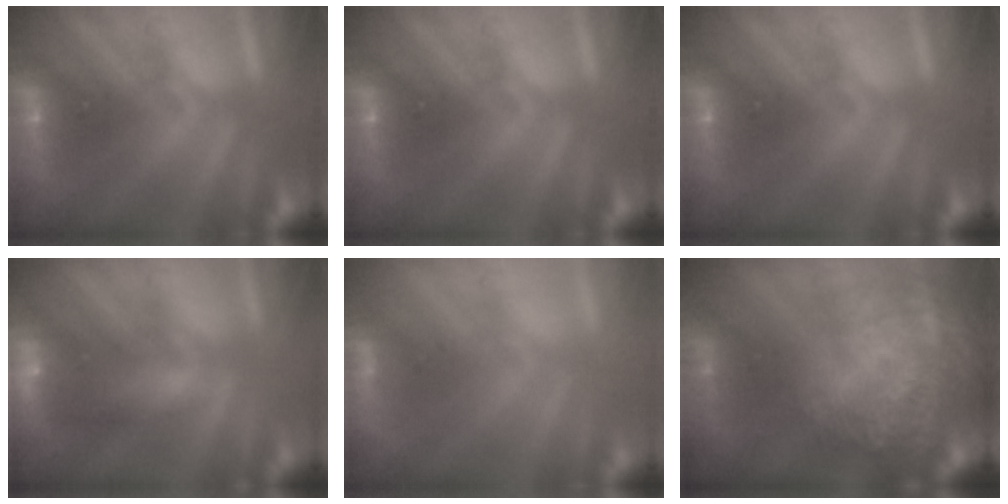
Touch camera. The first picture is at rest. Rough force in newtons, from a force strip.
{"total": 0.0}
{"total": 0.0}
{"total": 9.4}
{"total": 1.3}
{"total": 11.0}